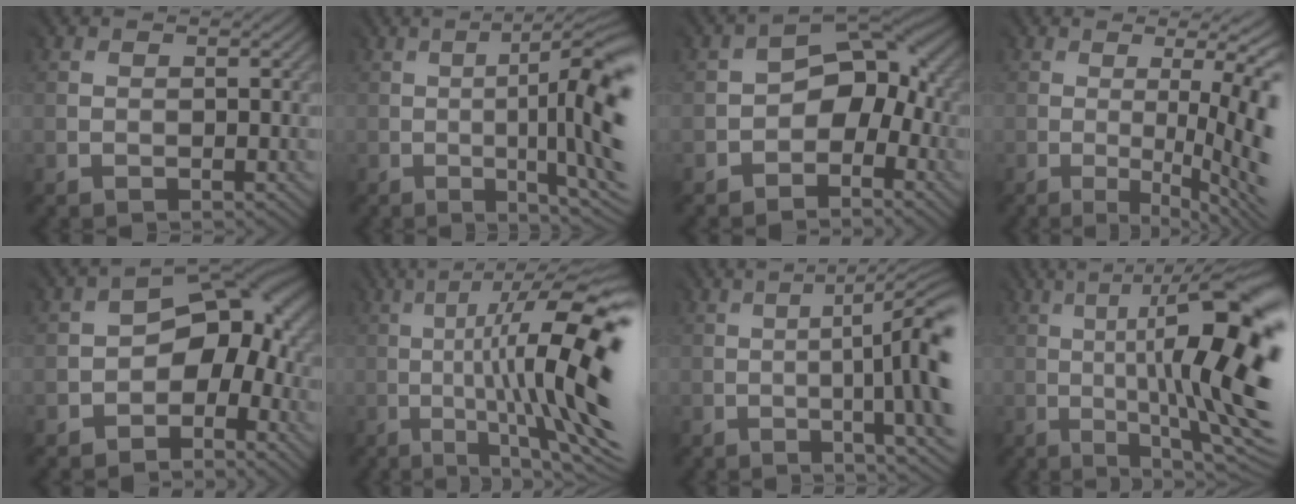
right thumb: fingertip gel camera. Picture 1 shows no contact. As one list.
[{"total": 11.1, "force": [-1.6, 1.8, 10.8], "torque": [-0.129, 0.004, -0.012]}, {"total": 6.2, "force": [-2.1, 4.4, 3.9], "torque": [-0.036, 0.003, -0.045]}, {"total": 11.2, "force": [-1.6, 2.8, 10.7], "torque": [-0.102, 0.006, -0.016]}, {"total": 7.2, "force": [-2.4, 4.8, 4.7], "torque": [-0.040, 0.004, -0.049]}, {"total": 15.9, "force": [-0.9, 3.5, 15.5], "torque": [-0.219, 0.019, 0.006]}, {"total": 11.3, "force": [-1.4, 2.3, 11.0], "torque": [-0.124, 0.003, -0.009]}, {"total": 16.4, "force": [-0.1, 4.0, 15.9], "torque": [-0.216, 0.025, 0.002]}]